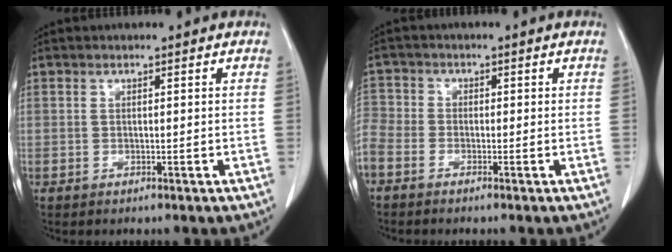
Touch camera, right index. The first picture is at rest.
{"total": 7.1, "force": [-3.7, 5.4, 2.7], "torque": [-0.100, 0.005, -0.078]}